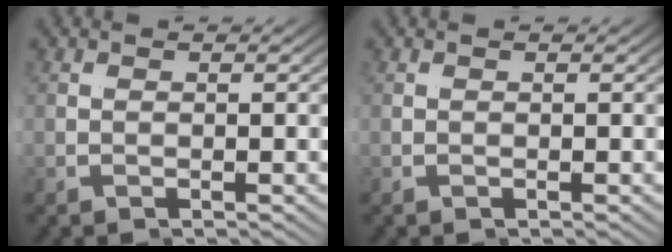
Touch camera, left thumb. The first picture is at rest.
{"total": 0.0}